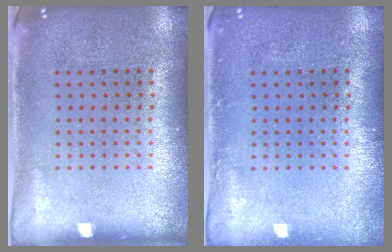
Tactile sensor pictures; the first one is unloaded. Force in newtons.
{"total": 0.7, "press": 0.7, "slide": 0.1}